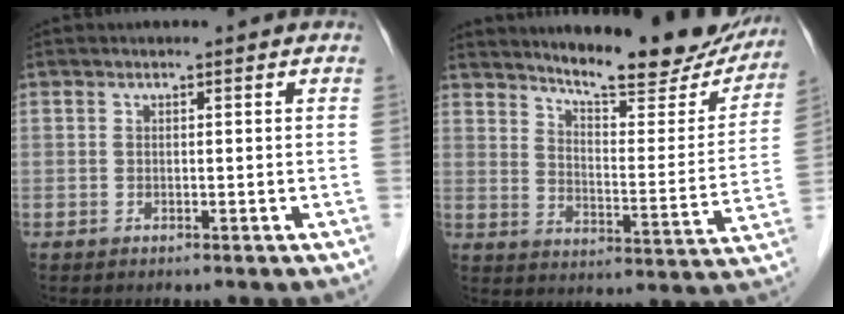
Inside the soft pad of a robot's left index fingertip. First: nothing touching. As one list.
[{"total": 19.5, "force": [17.3, 3.5, 8.2], "torque": [-0.102, -0.043, 0.224]}]